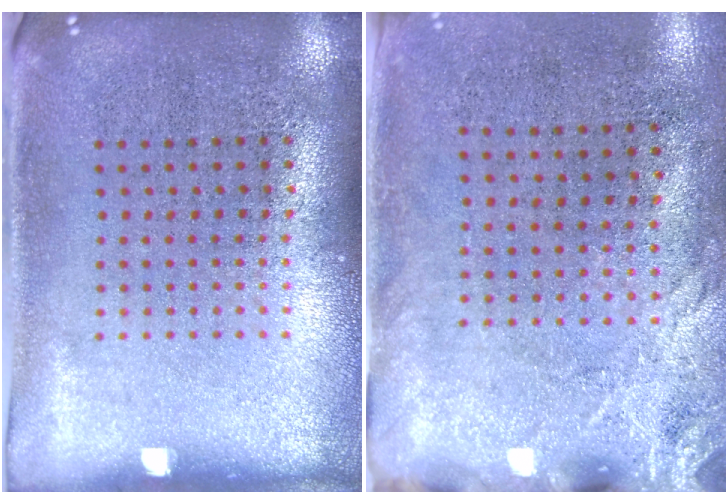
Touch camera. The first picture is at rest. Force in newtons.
{"total": 2.6, "press": 2.1, "slide": 1.6}